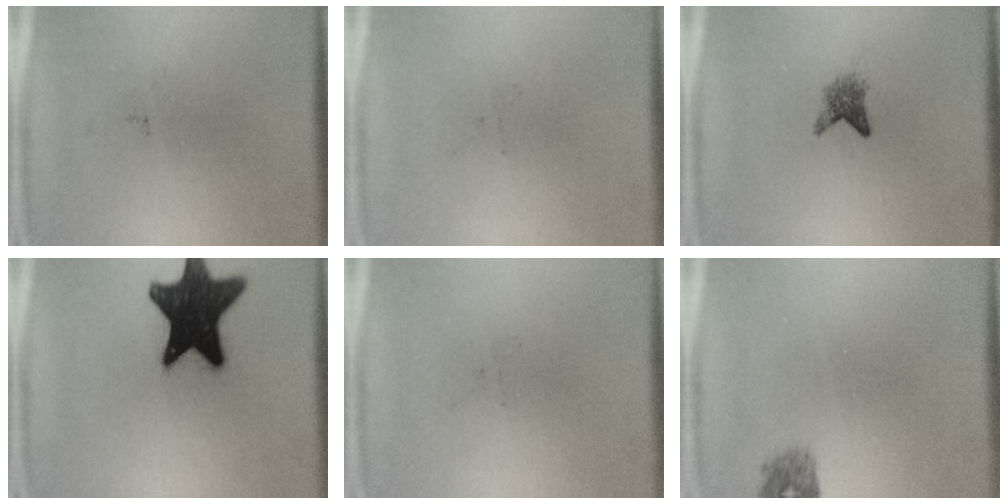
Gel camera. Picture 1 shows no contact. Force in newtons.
{"total": 0.0}
{"total": 2.1}
{"total": 17.6}
{"total": 0.0}
{"total": 1.4}